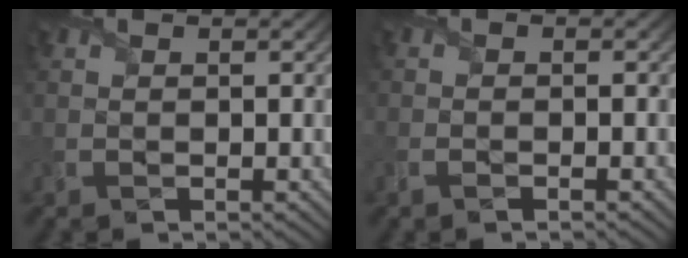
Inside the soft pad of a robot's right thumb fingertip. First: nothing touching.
{"total": 1.3, "force": [-0.9, 0.4, 0.7], "torque": [-0.016, -0.001, -0.018]}